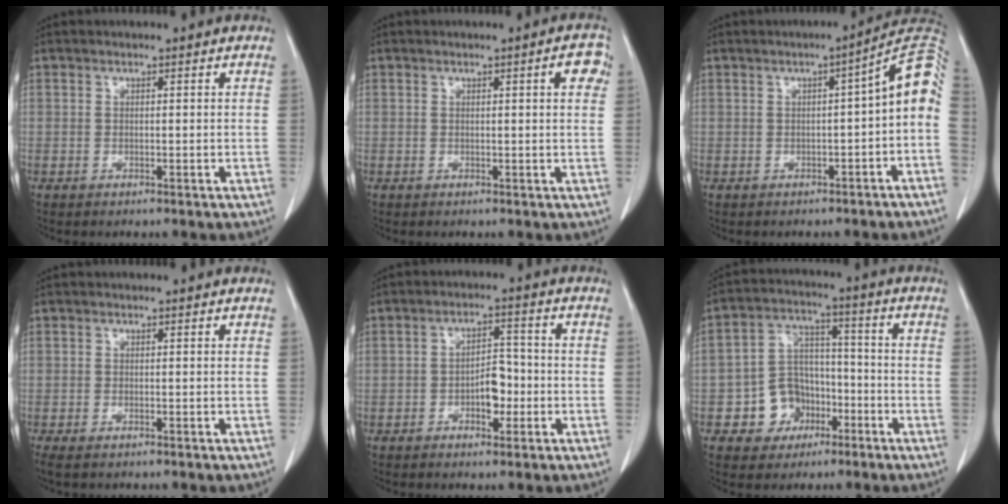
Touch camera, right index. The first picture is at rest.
{"total": 2.9, "force": [1.0, 0.3, 2.7], "torque": [-0.025, 0.005, 0.009]}
{"total": 8.0, "force": [-1.4, 1.2, 7.7], "torque": [-0.090, 0.026, -0.025]}
{"total": 1.9, "force": [-1.5, 0.5, 1.2], "torque": [-0.018, -0.006, -0.022]}
{"total": 4.7, "force": [-1.4, 2.3, 3.8], "torque": [-0.054, 0.014, -0.020]}
{"total": 8.6, "force": [-3.8, 7.2, 2.5], "torque": [-0.045, 0.023, -0.056]}